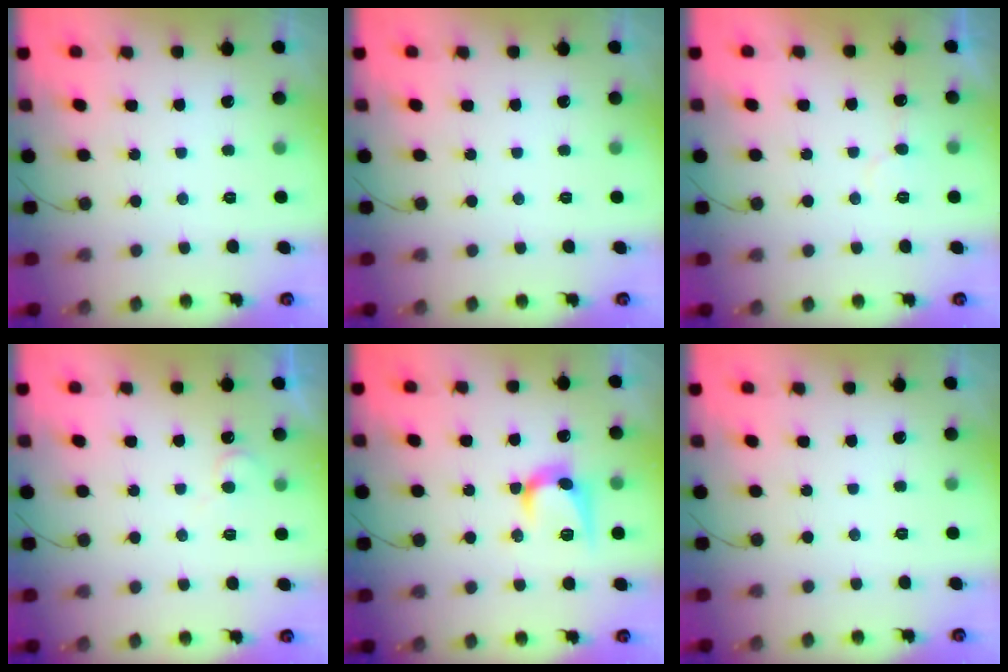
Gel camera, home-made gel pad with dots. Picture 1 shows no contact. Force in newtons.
{"total": 0.0}
{"total": 6.5, "press": 6.5, "slide": 0.4}
{"total": 4.2, "press": 4.2, "slide": 0.4}
{"total": 10.7, "press": 10.7, "slide": 0.6}
{"total": 0.0}